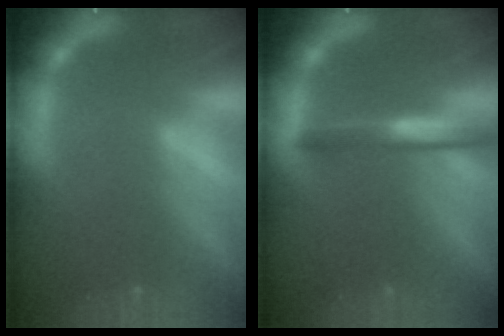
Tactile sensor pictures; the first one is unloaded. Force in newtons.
{"total": 3.0}